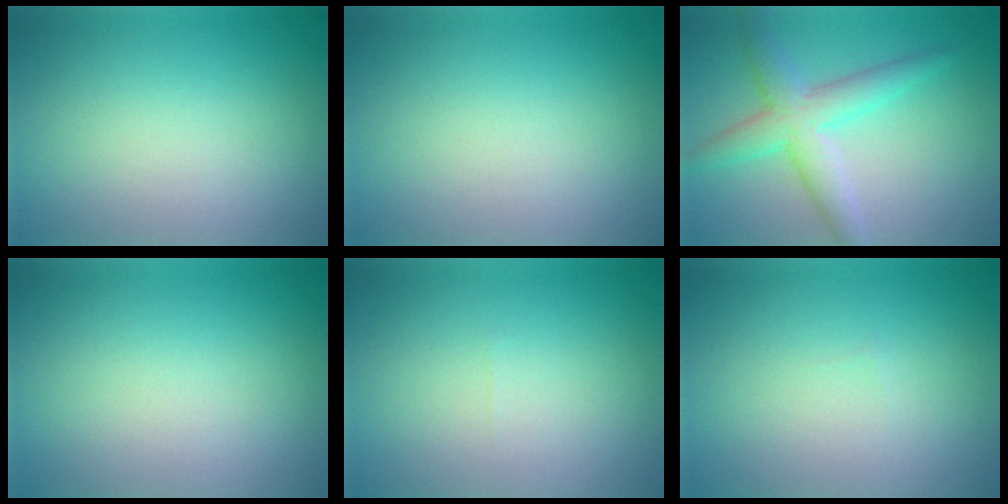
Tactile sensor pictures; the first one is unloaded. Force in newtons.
{"total": 0.0}
{"total": 4.9, "press": 4.9, "slide": 0.1}
{"total": 0.0}
{"total": 0.0}
{"total": 0.0}